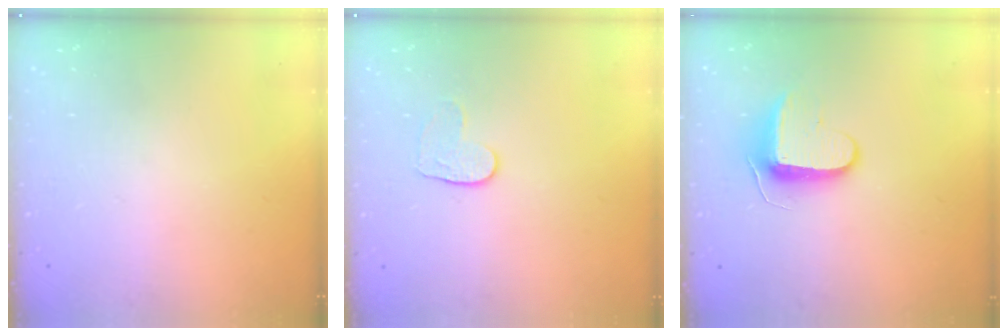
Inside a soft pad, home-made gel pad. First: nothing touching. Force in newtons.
{"total": 5.6, "press": 5.5, "slide": 0.5}
{"total": 9.1, "press": 9.1, "slide": 0.8}